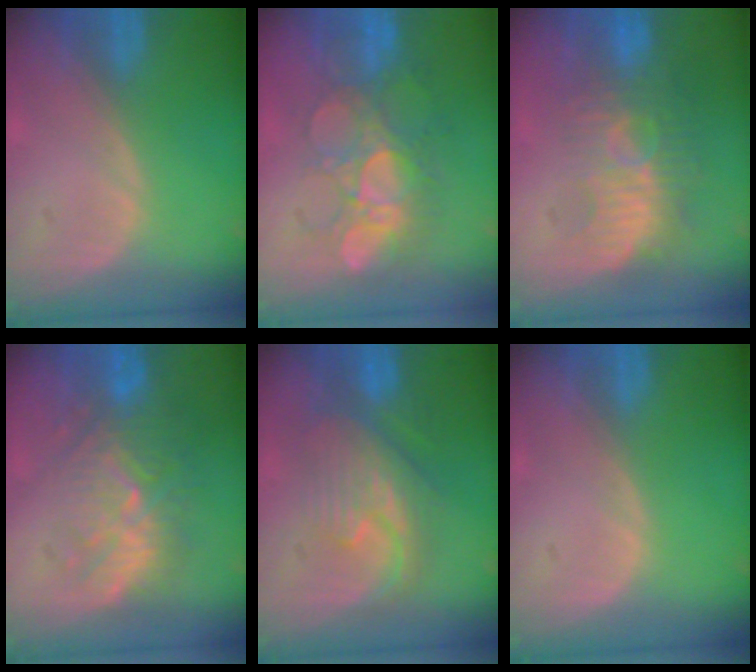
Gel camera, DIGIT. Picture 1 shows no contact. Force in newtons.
{"total": 8.6, "press": 8.3, "slide": 2.2}
{"total": 9.3, "press": 8.6, "slide": 3.7}
{"total": 9.4, "press": 9.1, "slide": 2.6}
{"total": 8.2, "press": 8.1, "slide": 1.4}
{"total": 0.0}